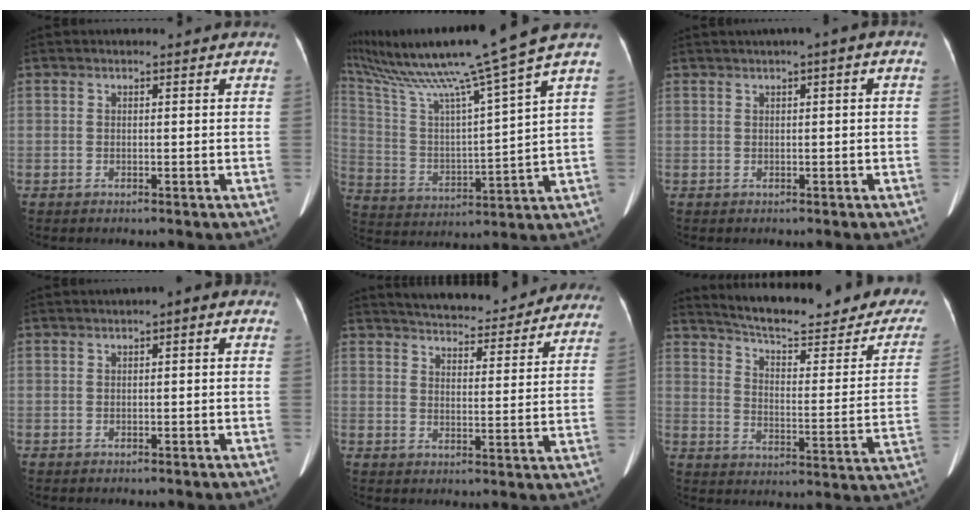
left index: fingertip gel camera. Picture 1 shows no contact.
{"total": 19.6, "force": [15.9, -2.9, 11.2], "torque": [-0.212, -0.022, 0.278]}
{"total": 2.2, "force": [0.5, 0.1, 2.2], "torque": [-0.032, 0.013, 0.007]}
{"total": 2.0, "force": [-0.2, 0.8, 1.9], "torque": [-0.021, 0.018, -0.008]}
{"total": 17.6, "force": [16.1, 3.5, 6.2], "torque": [-0.082, 0.005, 0.207]}
{"total": 27.3, "force": [23.8, 4.8, 12.6], "torque": [-0.182, -0.067, 0.292]}